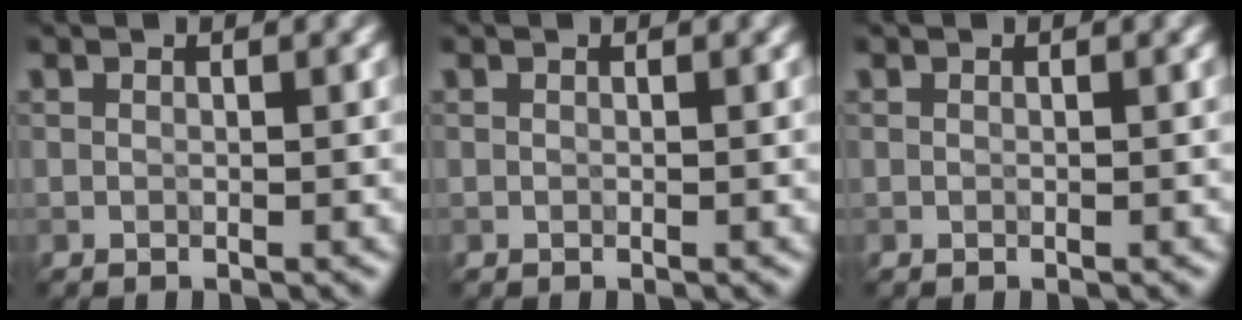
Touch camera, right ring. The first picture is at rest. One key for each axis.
{"total": 0.0}
{"total": 0.0}